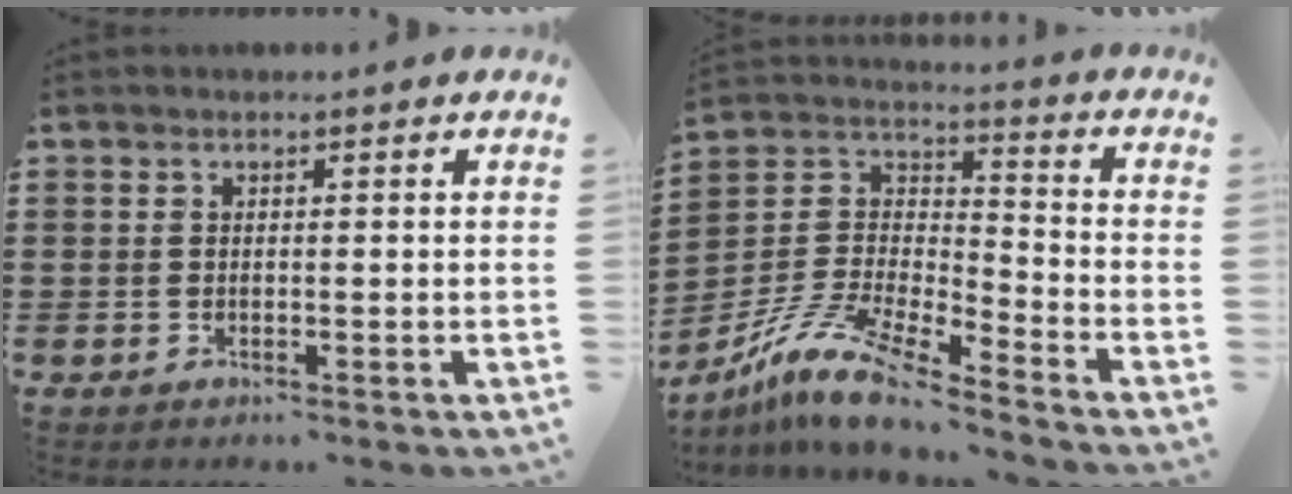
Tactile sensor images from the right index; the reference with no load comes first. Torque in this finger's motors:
{"motor_torque": [-0.91, 0.96, 0.42, 0.09]}